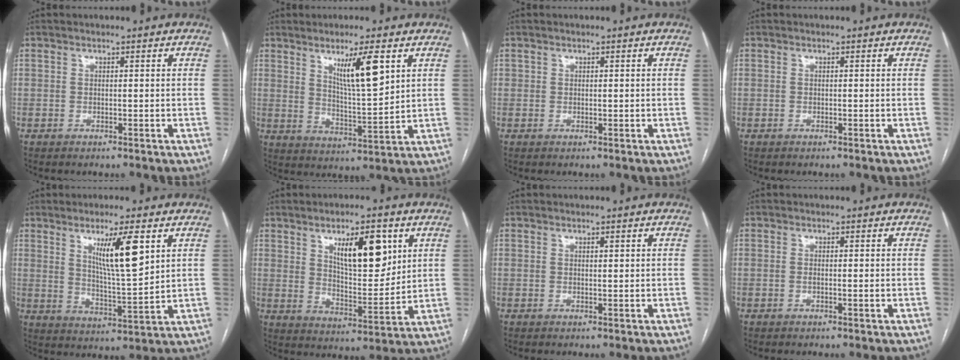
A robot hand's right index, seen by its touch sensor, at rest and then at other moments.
{"total": 8.8, "force": [4.3, 0.8, 7.6], "torque": [-0.134, -0.012, 0.080]}
{"total": 0.6, "force": [0.3, 0.5, 0.1], "torque": [0.006, 0.001, 0.004]}
{"total": 0.0}
{"total": 9.6, "force": [4.3, 0.7, 8.6], "torque": [-0.149, -0.014, 0.079]}
{"total": 11.5, "force": [5.2, 3.9, 9.5], "torque": [-0.154, -0.001, 0.094]}
{"total": 0.6, "force": [0.4, 0.2, 0.3], "torque": [-0.008, -0.001, 0.007]}
{"total": 1.1, "force": [-0.1, 0.2, 1.1], "torque": [-0.018, 0.000, 0.002]}